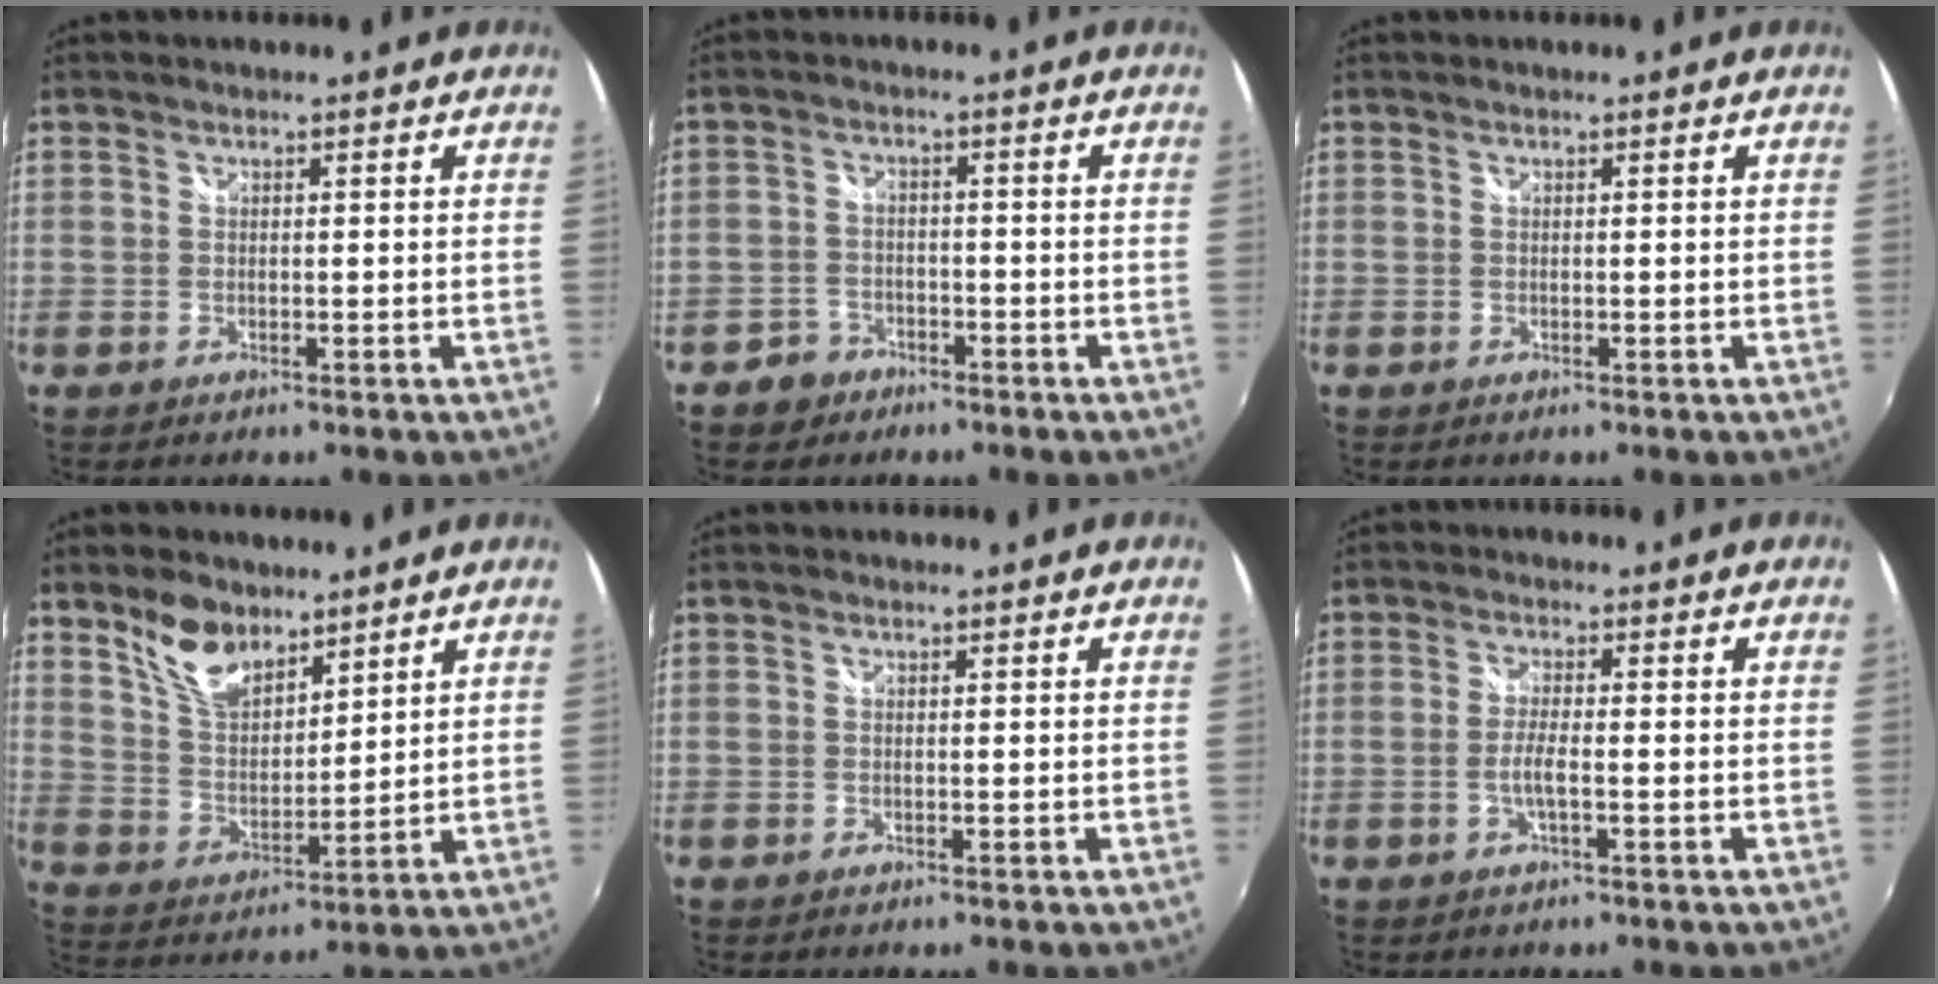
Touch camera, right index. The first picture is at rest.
{"total": 4.6, "force": [-3.1, 3.3, 0.5], "torque": [-0.028, 0.011, -0.054]}
{"total": 0.0}
{"total": 9.7, "force": [7.1, 4.5, 4.8], "torque": [-0.088, 0.008, 0.140]}
{"total": 0.0}
{"total": 3.0, "force": [-1.2, 0.2, 2.7], "torque": [-0.056, -0.004, -0.022]}